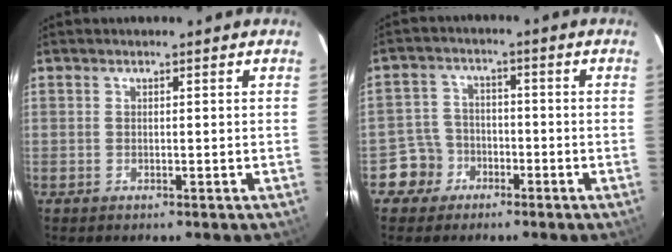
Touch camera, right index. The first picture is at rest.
{"total": 5.6, "force": [-3.0, 4.7, 0.0], "torque": [-0.010, 0.027, -0.057]}